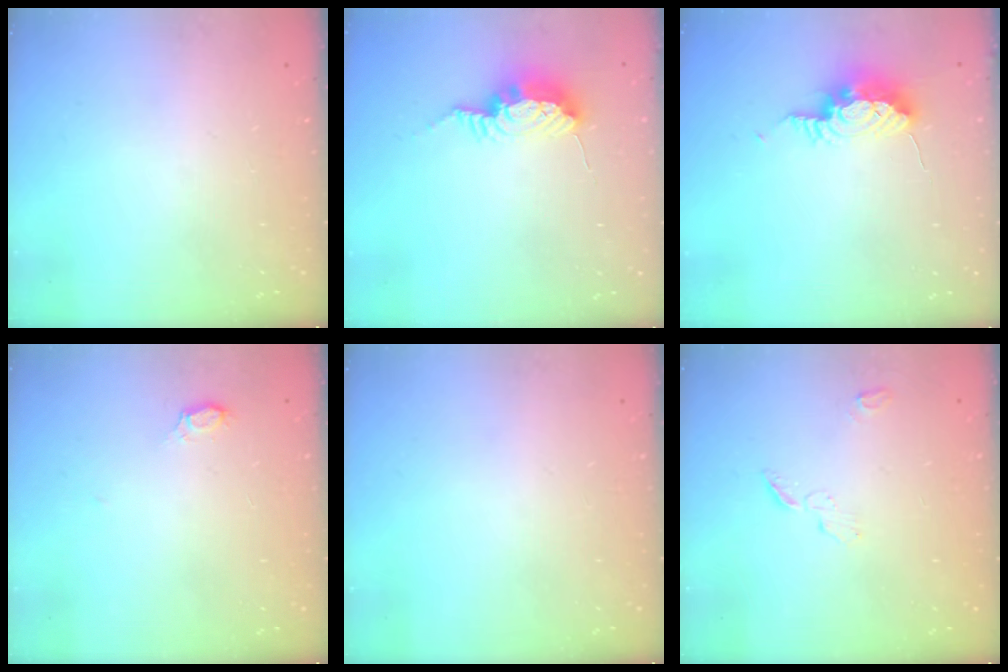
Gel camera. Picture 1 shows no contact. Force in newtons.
{"total": 9.1, "press": 9.1, "slide": 0.3}
{"total": 15.9, "press": 11.1, "slide": 11.4}
{"total": 2.6, "press": 2.6, "slide": 0.2}
{"total": 0.0}
{"total": 3.8, "press": 3.8, "slide": 0.4}